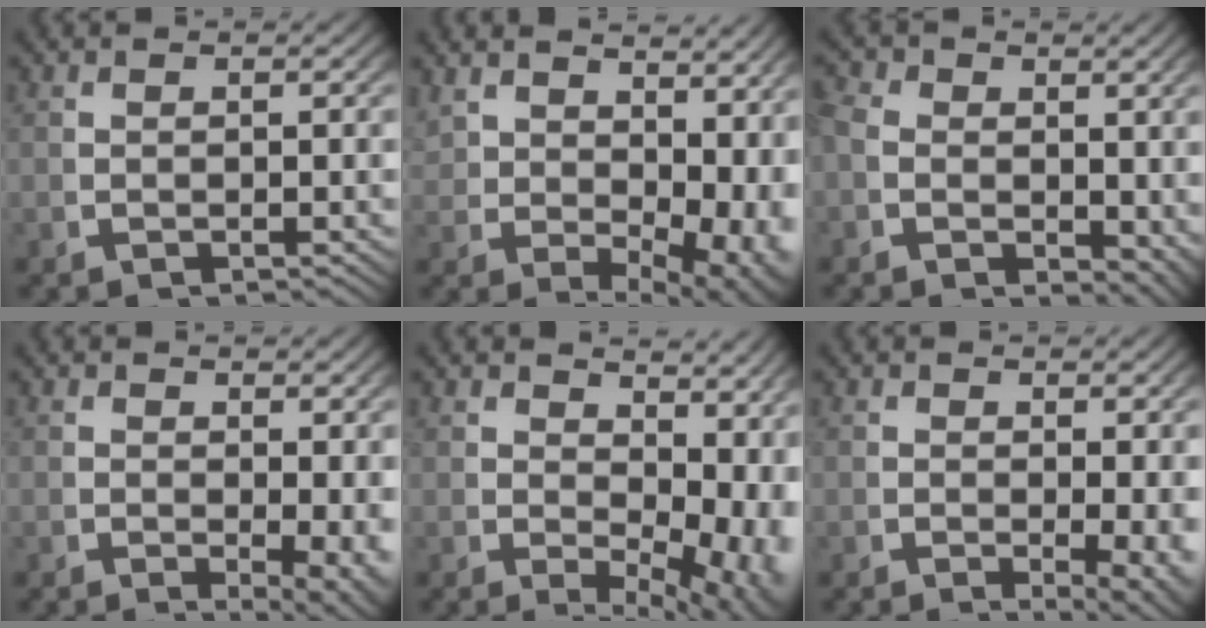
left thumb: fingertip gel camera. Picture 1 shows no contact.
{"total": 6.9, "force": [1.8, 3.8, 5.5], "torque": [-0.081, -0.029, 0.060]}
{"total": 4.7, "force": [0.6, 3.6, 2.9], "torque": [-0.049, -0.020, 0.015]}
{"total": 3.3, "force": [-0.1, 1.5, 2.9], "torque": [-0.038, -0.021, 0.008]}
{"total": 6.7, "force": [1.1, 3.8, 5.4], "torque": [-0.081, -0.034, 0.039]}
{"total": 3.4, "force": [-0.3, 1.4, 3.1], "torque": [-0.042, -0.022, 0.004]}